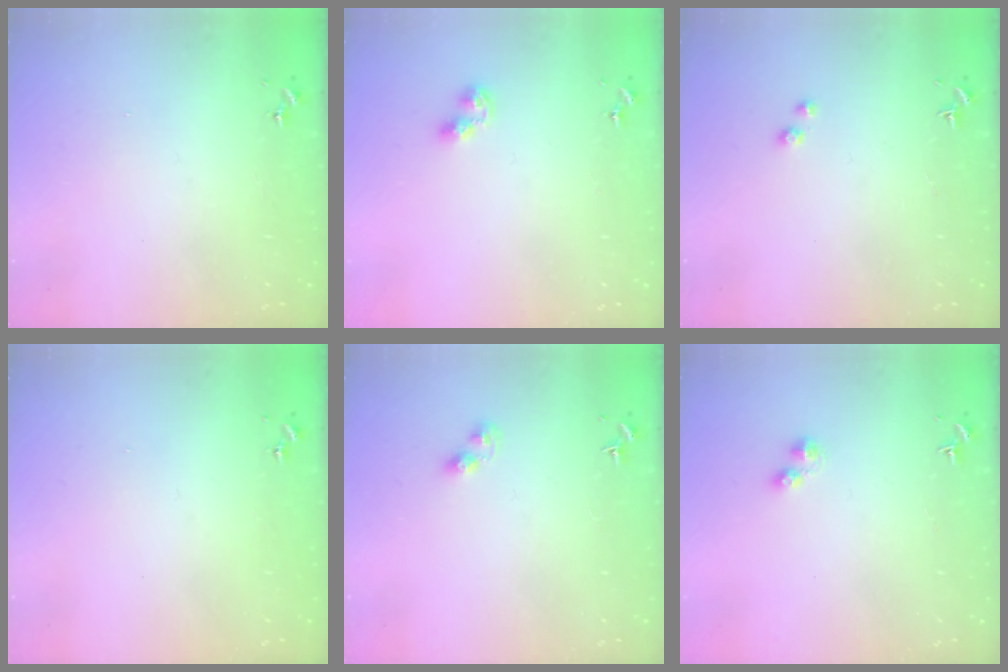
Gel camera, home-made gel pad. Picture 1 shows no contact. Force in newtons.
{"total": 5.5, "press": 5.5, "slide": 0.4}
{"total": 1.7, "press": 1.6, "slide": 0.1}
{"total": 0.0}
{"total": 4.3, "press": 4.2, "slide": 0.5}
{"total": 2.5, "press": 2.5, "slide": 0.4}